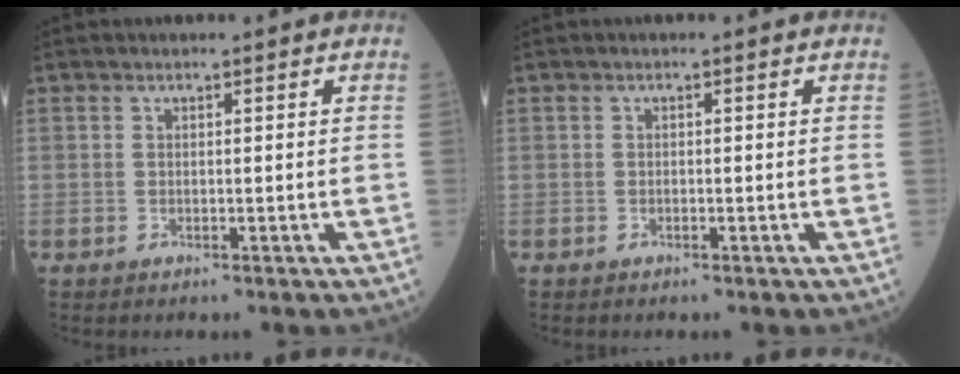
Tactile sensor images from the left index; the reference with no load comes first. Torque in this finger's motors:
{"motor_torque": [-0.18, 0.18, 0.00, 0.00]}